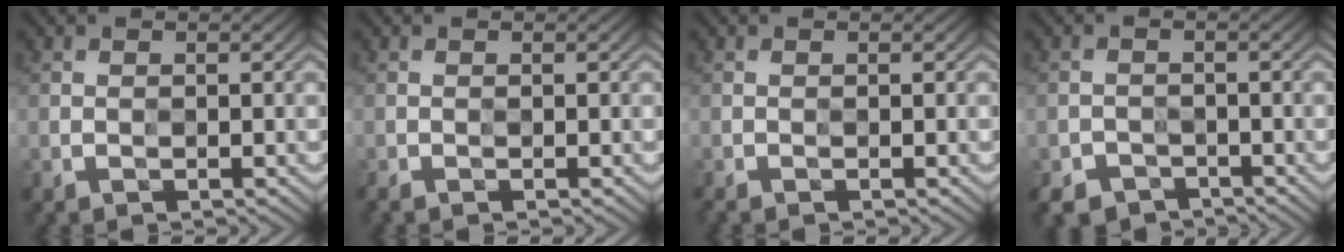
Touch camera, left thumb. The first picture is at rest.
{"total": 0.7, "force": [-0.5, 0.1, 0.5], "torque": [-0.014, -0.003, -0.012]}
{"total": 0.7, "force": [-0.6, 0.0, 0.5], "torque": [-0.014, -0.003, -0.012]}
{"total": 2.3, "force": [-1.8, 1.4, -0.4], "torque": [0.006, -0.004, -0.037]}